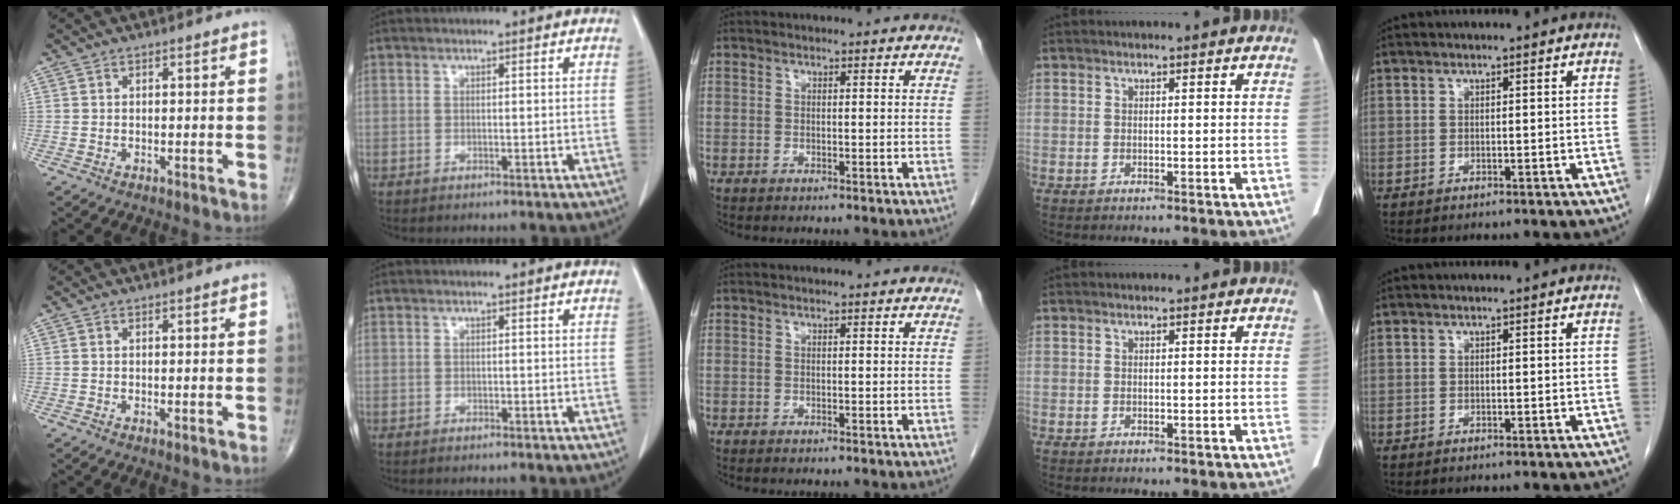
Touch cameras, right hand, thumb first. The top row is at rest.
{"thumb": {"total": 0.5, "force": [-0.1, 0.1, 0.5], "torque": [-0.012, -0.003, -0.002]}, "index": {"total": 0.5, "force": [-0.5, 0.0, 0.2], "torque": [-0.006, -0.002, -0.009]}}